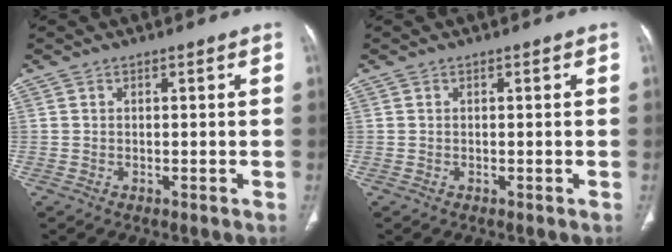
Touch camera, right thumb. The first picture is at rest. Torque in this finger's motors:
{"motor_torque": [0.09, 0.05, -0.09, 0.05, 0.01]}